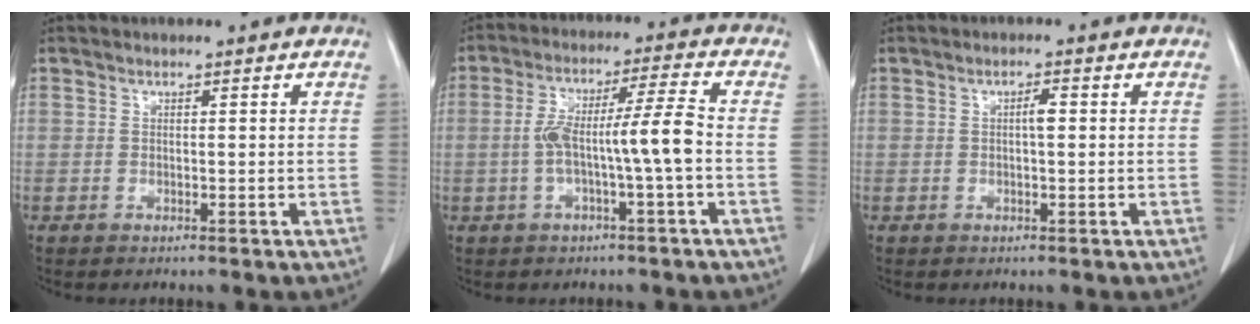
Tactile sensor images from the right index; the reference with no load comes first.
{"total": 8.6, "force": [-1.6, -0.3, 8.5], "torque": [-0.160, 0.022, -0.027]}
{"total": 1.7, "force": [0.2, 0.3, 1.6], "torque": [-0.028, 0.004, 0.002]}